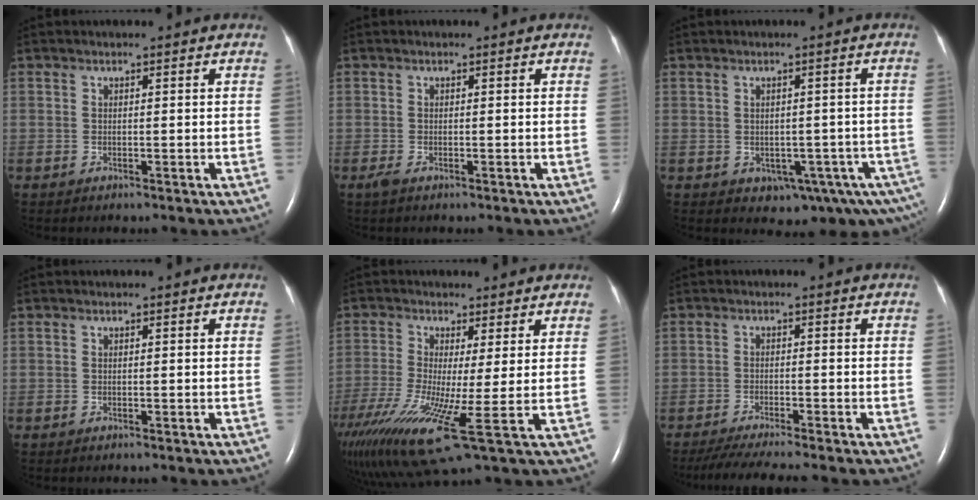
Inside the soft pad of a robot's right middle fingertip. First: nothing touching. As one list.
[{"total": 0.9, "force": [-0.6, 0.2, 0.6], "torque": [-0.019, -0.004, -0.011]}, {"total": 7.2, "force": [-3.8, 3.3, 5.2], "torque": [-0.053, 0.005, -0.042]}, {"total": 0.0}, {"total": 14.7, "force": [-5.8, 1.2, 13.5], "torque": [-0.275, -0.033, -0.096]}, {"total": 8.2, "force": [-7.3, 0.0, 3.9], "torque": [-0.061, -0.021, -0.117]}]